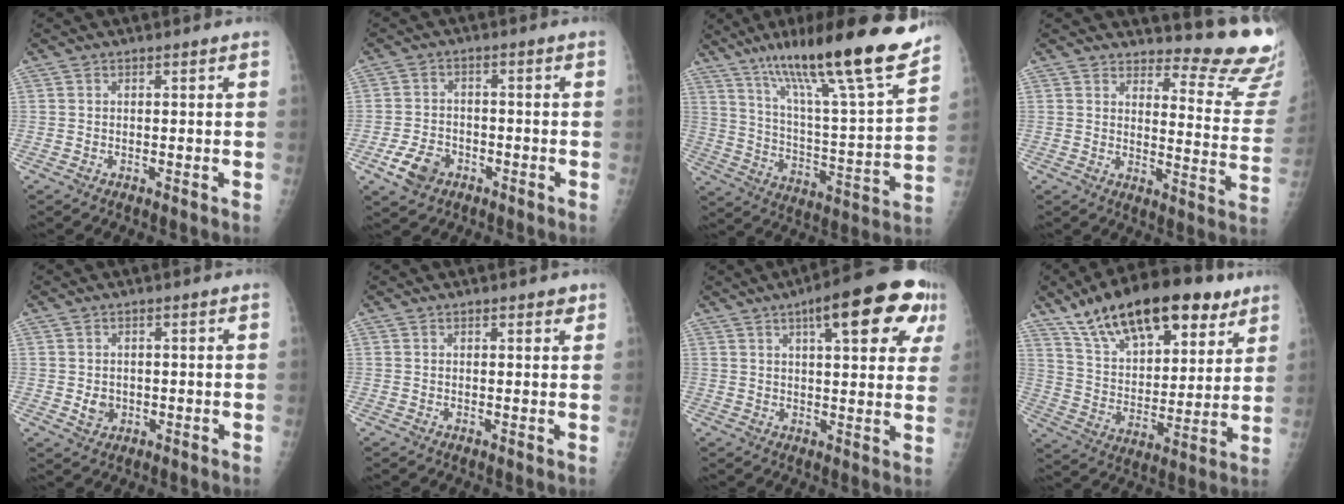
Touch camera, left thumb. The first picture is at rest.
{"total": 6.2, "force": [-3.1, 4.3, 3.1], "torque": [-0.053, 0.016, -0.053]}
{"total": 24.5, "force": [17.9, 2.3, 16.6], "torque": [-0.247, -0.073, 0.292]}
{"total": 15.2, "force": [14.5, 2.5, 3.8], "torque": [-0.014, -0.172, 0.155]}
{"total": 2.7, "force": [-0.2, 2.3, 1.4], "torque": [-0.014, -0.001, 0.006]}
{"total": 1.8, "force": [1.3, 0.7, 1.0], "torque": [-0.001, -0.005, 0.013]}
{"total": 17.7, "force": [8.1, 5.2, 14.8], "torque": [-0.175, -0.001, 0.101]}
{"total": 24.8, "force": [15.9, 10.9, 15.6], "torque": [-0.224, -0.035, 0.265]}